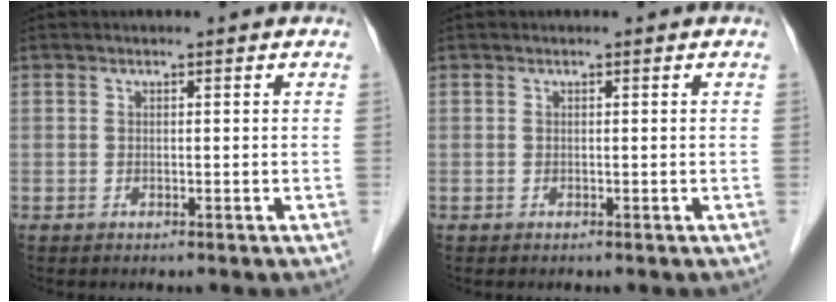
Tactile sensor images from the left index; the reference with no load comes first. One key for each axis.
{"total": 0.0}